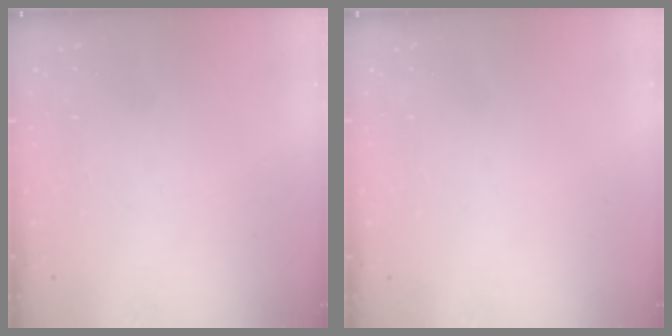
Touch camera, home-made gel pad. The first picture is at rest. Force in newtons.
{"total": 0.0}